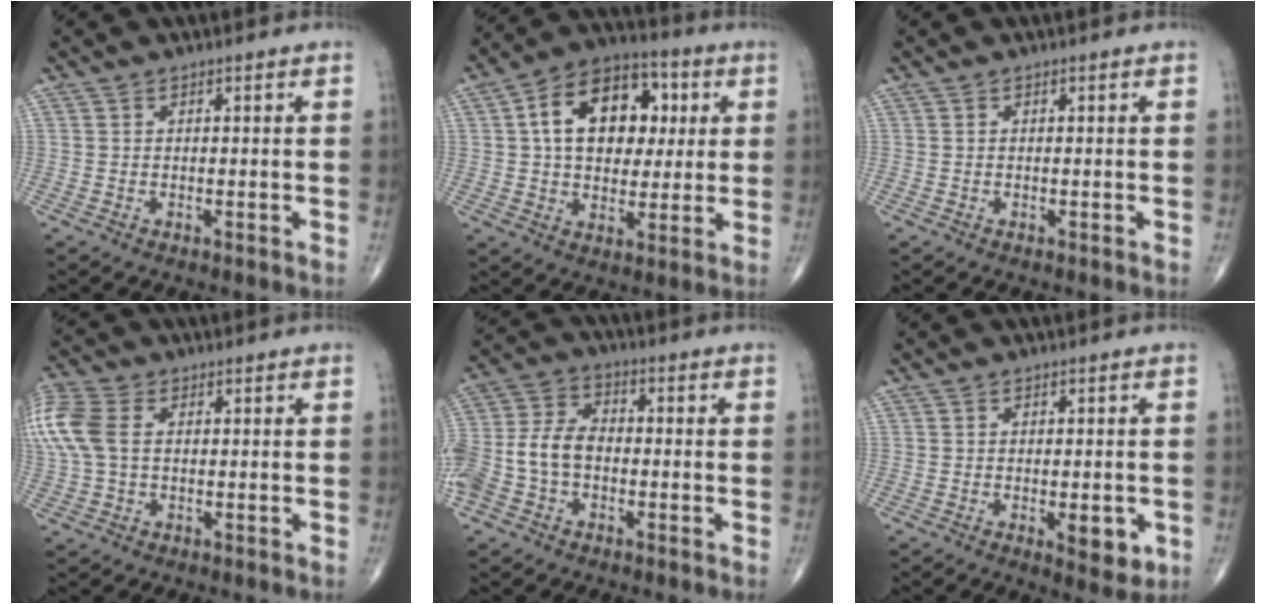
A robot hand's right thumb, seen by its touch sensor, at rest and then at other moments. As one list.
[{"total": 17.2, "force": [3.6, 11.6, 12.1], "torque": [-0.152, 0.013, 0.052]}, {"total": 0.0}, {"total": 12.9, "force": [2.0, 8.6, 9.4], "torque": [-0.260, 0.021, 0.039]}, {"total": 12.2, "force": [-2.7, 8.4, 8.5], "torque": [-0.180, 0.035, -0.060]}, {"total": 5.5, "force": [-1.5, 2.4, 4.7], "torque": [-0.050, -0.008, -0.014]}]